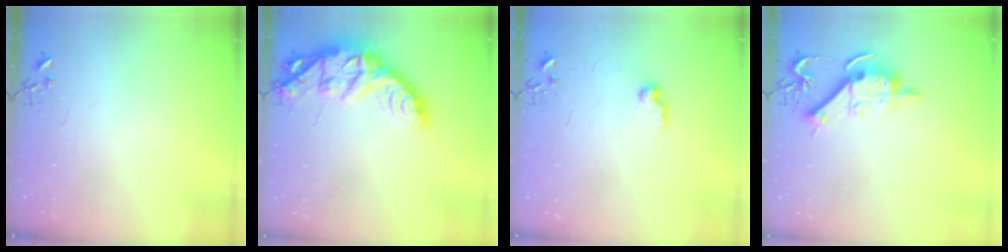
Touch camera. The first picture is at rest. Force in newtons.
{"total": 19.5, "press": 19.4, "slide": 1.3}
{"total": 7.5, "press": 7.4, "slide": 0.3}
{"total": 11.7, "press": 11.7, "slide": 0.6}